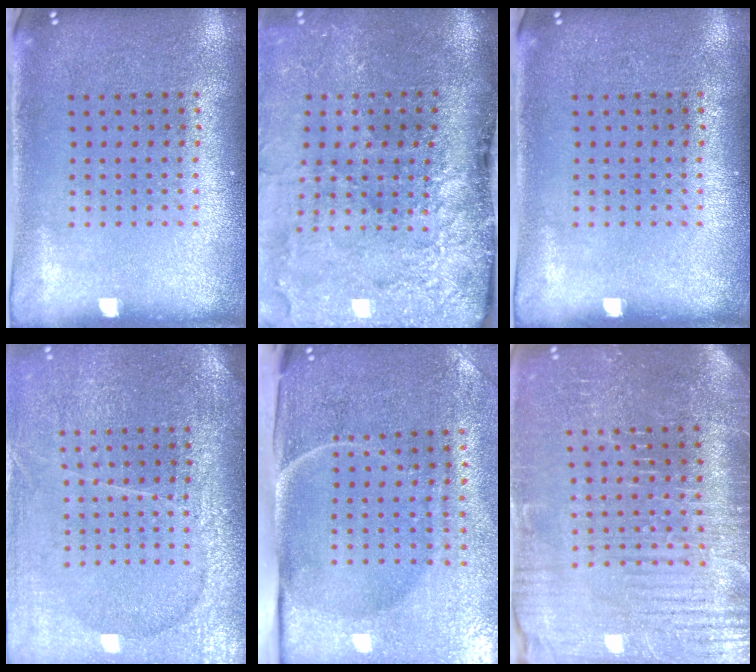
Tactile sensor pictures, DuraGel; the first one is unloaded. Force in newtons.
{"total": 4.7, "press": 3.6, "slide": 3.0}
{"total": 0.0}
{"total": 3.8, "press": 3.4, "slide": 1.8}
{"total": 4.9, "press": 4.0, "slide": 3.0}
{"total": 4.5, "press": 4.3, "slide": 1.2}